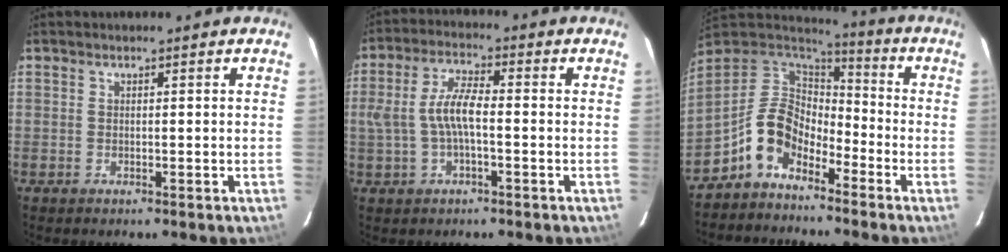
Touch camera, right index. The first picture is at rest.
{"total": 6.8, "force": [-1.0, 2.2, 6.4], "torque": [-0.133, 0.011, -0.014]}
{"total": 10.5, "force": [-6.4, 6.0, 5.7], "torque": [-0.118, 0.027, -0.128]}